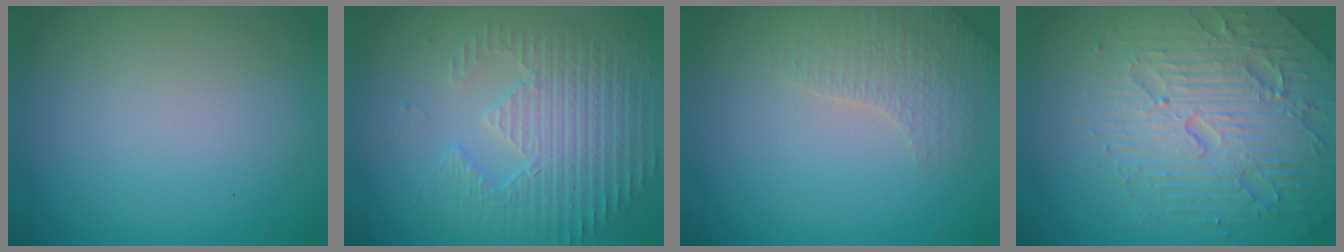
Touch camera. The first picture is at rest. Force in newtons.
{"total": 4.2, "press": 3.6, "slide": 2.1}
{"total": 2.6, "press": 2.5, "slide": 0.5}
{"total": 5.6, "press": 5.4, "slide": 1.4}